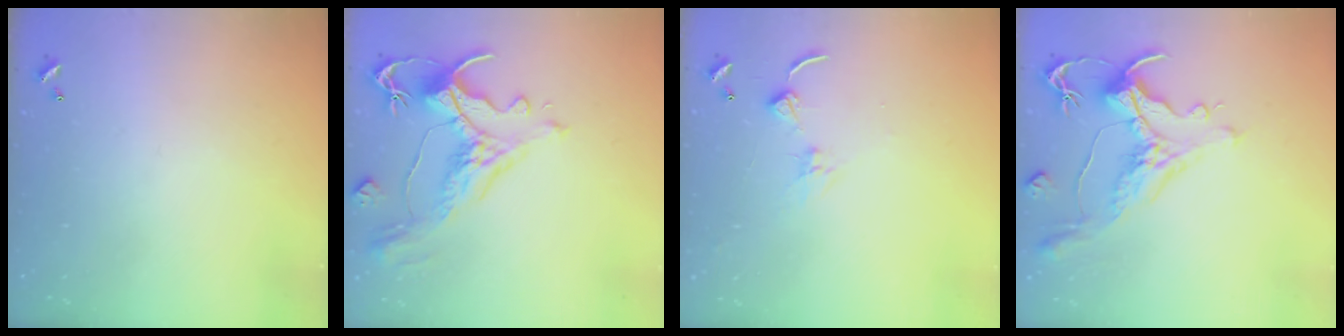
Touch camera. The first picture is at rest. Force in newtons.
{"total": 1.6, "press": 0.7, "slide": 1.4}
{"total": 1.4, "press": 1.3, "slide": 0.3}
{"total": 1.5, "press": 0.4, "slide": 1.5}